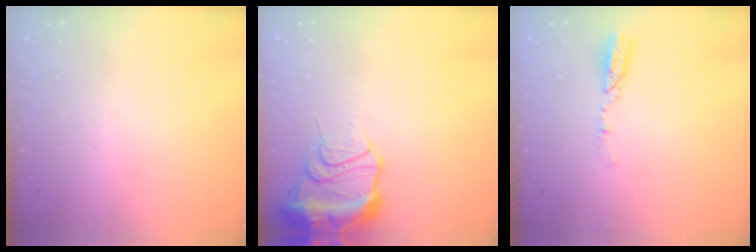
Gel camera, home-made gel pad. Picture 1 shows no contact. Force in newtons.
{"total": 14.0, "press": 13.9, "slide": 1.7}
{"total": 4.5, "press": 4.3, "slide": 1.0}